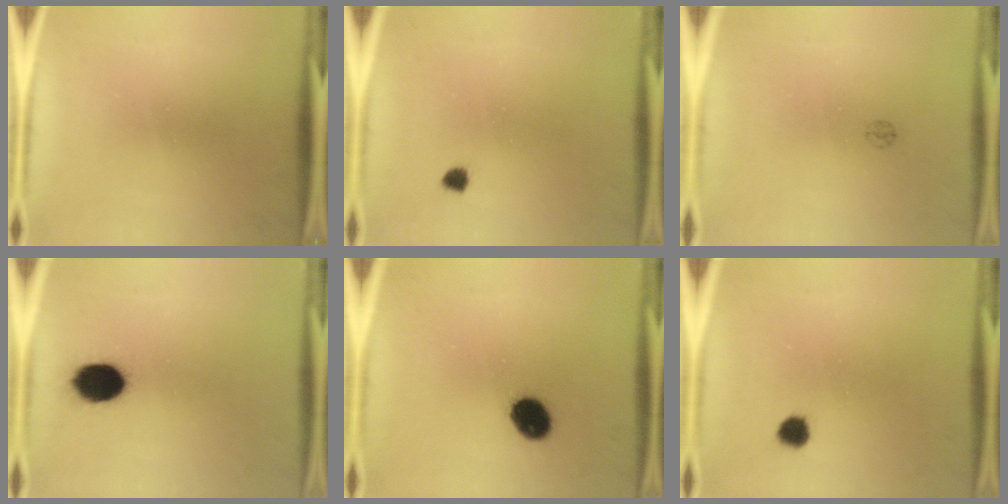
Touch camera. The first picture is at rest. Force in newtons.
{"total": 1.2}
{"total": 1.0}
{"total": 9.8}
{"total": 8.1}
{"total": 2.5}